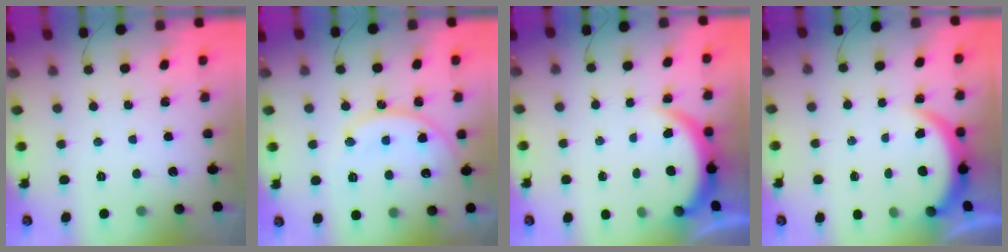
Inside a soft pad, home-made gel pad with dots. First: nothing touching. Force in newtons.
{"total": 12.4, "press": 12.4, "slide": 1.0}
{"total": 3.9, "press": 3.9, "slide": 0.1}
{"total": 3.8, "press": 3.8, "slide": 0.2}